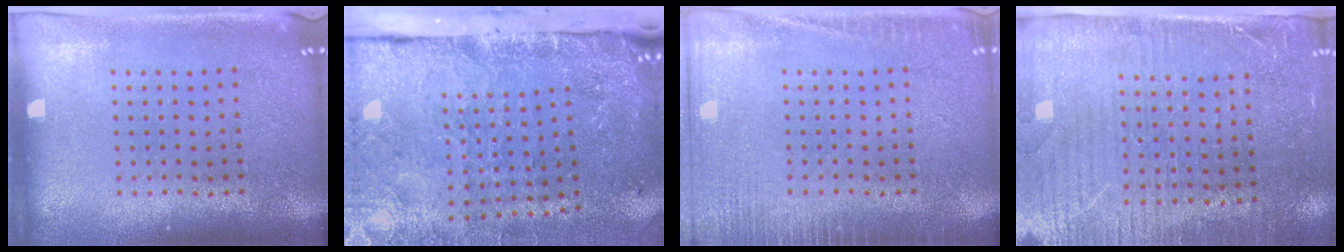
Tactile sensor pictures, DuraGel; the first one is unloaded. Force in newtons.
{"total": 5.1, "press": 3.7, "slide": 3.6}
{"total": 2.7, "press": 2.7, "slide": 0.5}
{"total": 3.4, "press": 2.9, "slide": 1.7}